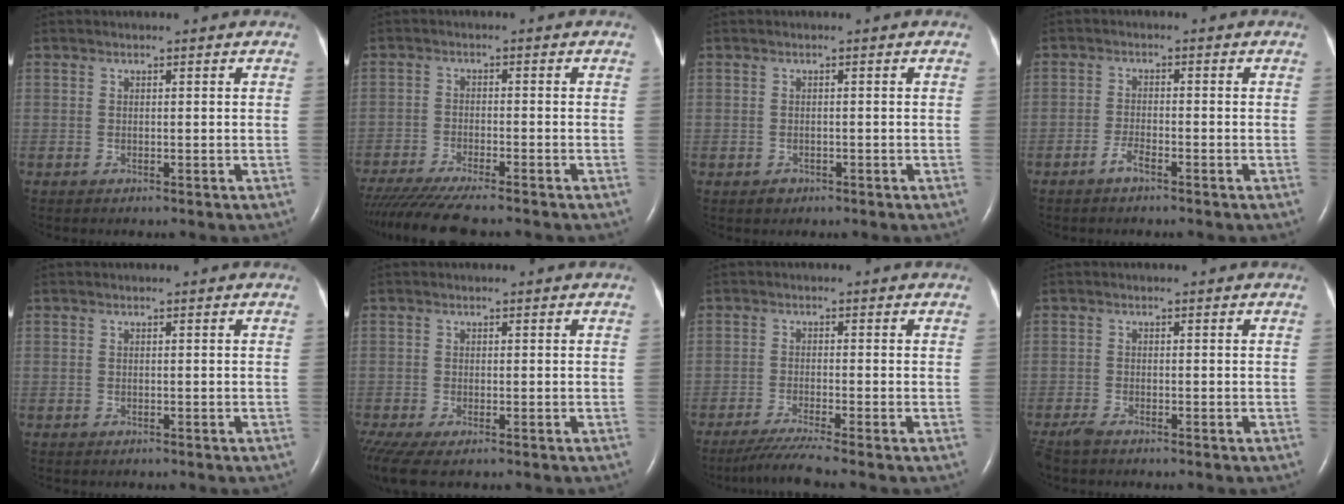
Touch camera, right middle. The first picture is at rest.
{"total": 13.1, "force": [-11.3, 0.9, 6.6], "torque": [-0.104, -0.033, -0.180]}
{"total": 1.0, "force": [-0.6, 0.7, 0.1], "torque": [-0.002, 0.001, -0.008]}
{"total": 2.2, "force": [-1.6, 0.3, 1.5], "torque": [-0.033, 0.000, -0.033]}
{"total": 0.0}
{"total": 6.0, "force": [-4.0, 2.0, 4.1], "torque": [-0.093, -0.013, -0.073]}
{"total": 5.4, "force": [-4.4, -1.5, 2.7], "torque": [-0.052, -0.025, -0.082]}
{"total": 2.6, "force": [-2.2, 0.4, 1.3], "torque": [-0.032, -0.008, -0.040]}